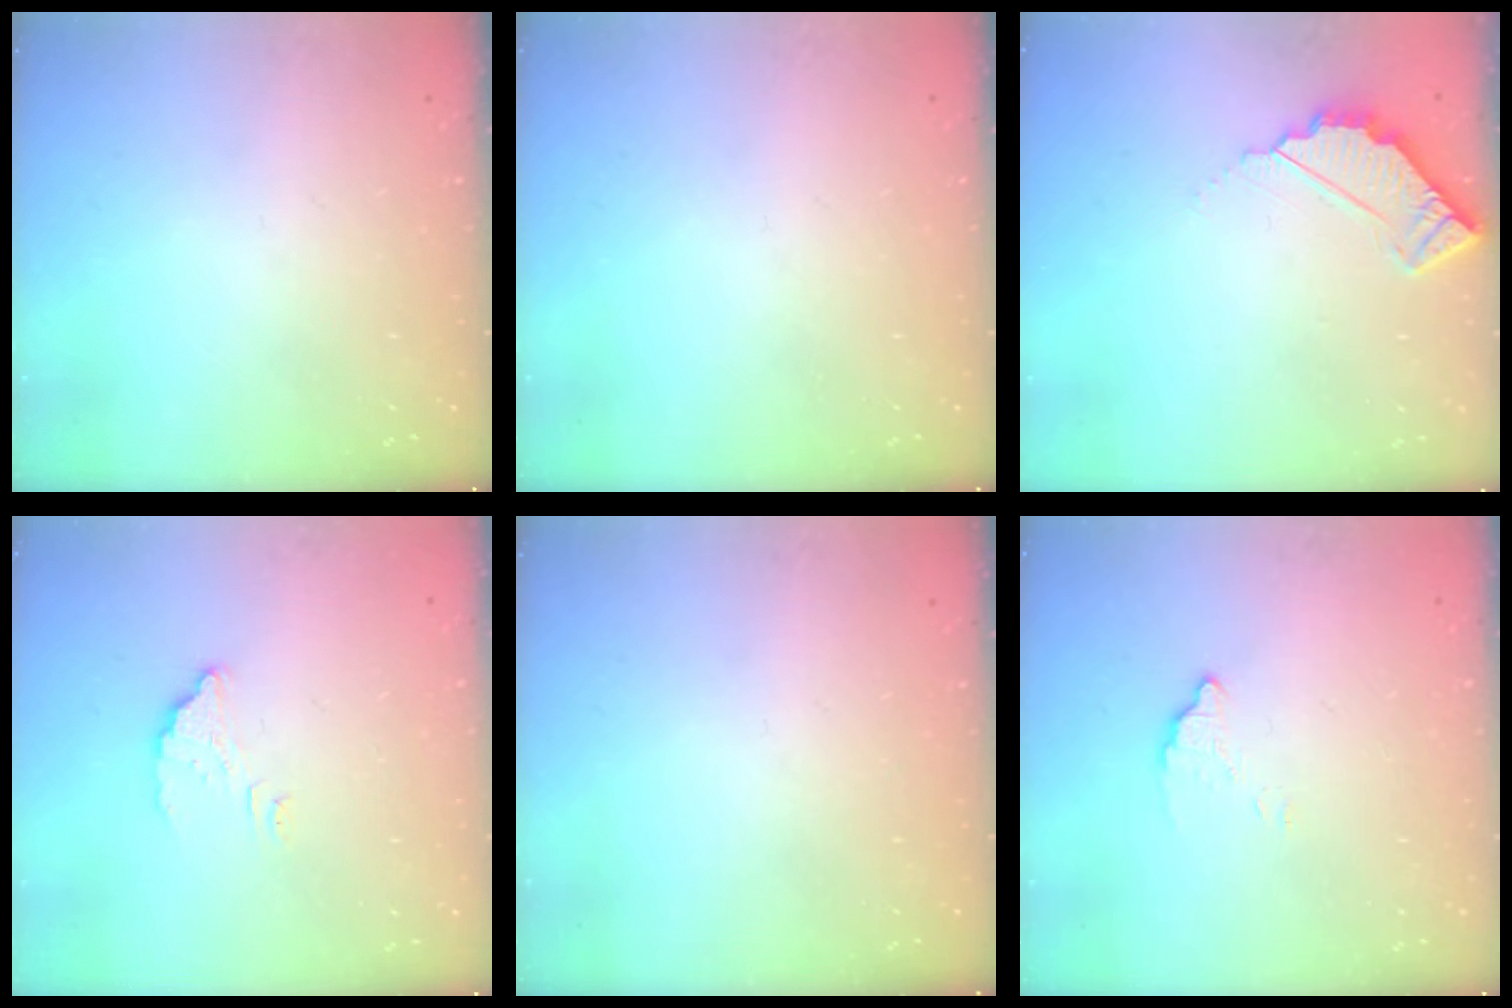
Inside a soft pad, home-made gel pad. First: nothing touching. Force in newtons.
{"total": 0.0}
{"total": 3.9, "press": 3.9, "slide": 0.3}
{"total": 2.5, "press": 2.5, "slide": 0.2}
{"total": 0.0}
{"total": 3.0, "press": 3.0, "slide": 0.1}